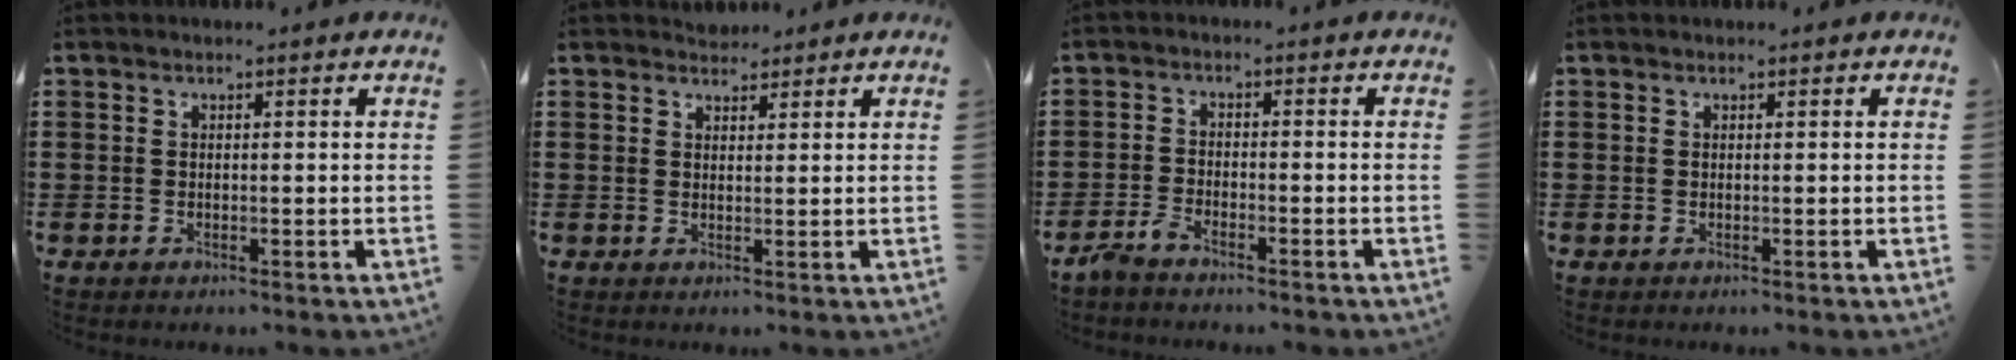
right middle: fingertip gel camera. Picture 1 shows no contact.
{"total": 1.6, "force": [1.5, 0.3, -0.5], "torque": [0.003, 0.005, 0.031]}
{"total": 2.8, "force": [-2.5, 0.5, 1.1], "torque": [-0.043, -0.002, -0.057]}
{"total": 0.0}